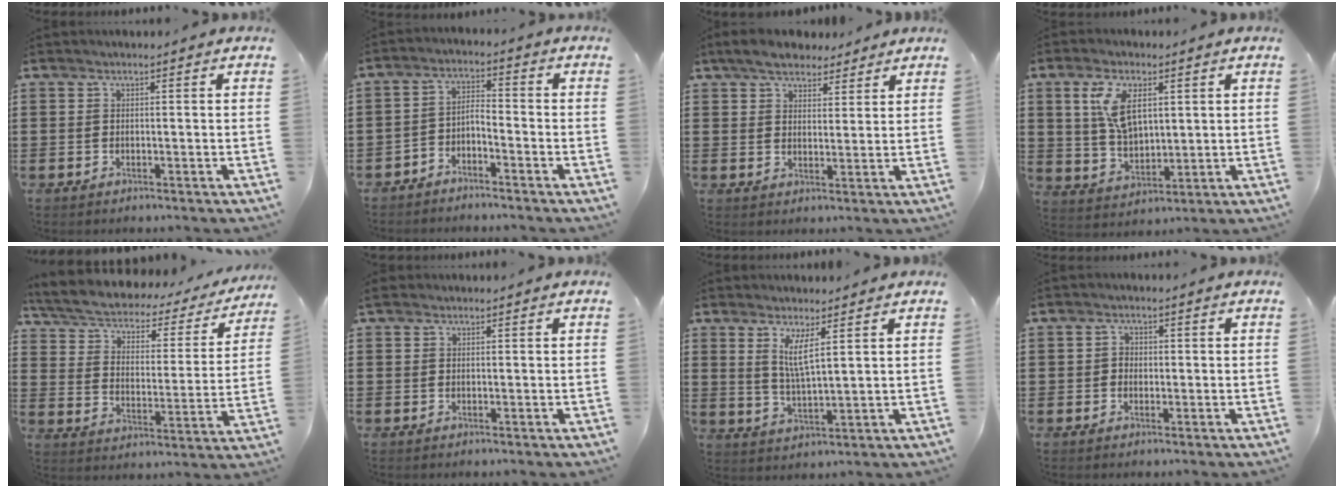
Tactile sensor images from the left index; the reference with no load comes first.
{"total": 3.4, "force": [-3.2, 0.4, 1.0], "torque": [-0.028, 0.007, -0.071]}
{"total": 4.9, "force": [4.3, 2.0, 1.4], "torque": [-0.042, 0.002, 0.081]}
{"total": 8.1, "force": [2.9, 4.1, 6.3], "torque": [-0.135, 0.006, 0.048]}
{"total": 3.5, "force": [2.9, 1.1, 1.6], "torque": [-0.047, -0.024, 0.042]}
{"total": 0.8, "force": [0.4, 0.5, 0.4], "torque": [-0.011, 0.006, 0.008]}
{"total": 5.1, "force": [2.8, 0.6, 4.3], "torque": [-0.093, -0.003, 0.047]}
{"total": 1.3, "force": [-0.1, 1.2, 0.6], "torque": [-0.014, 0.007, -0.004]}